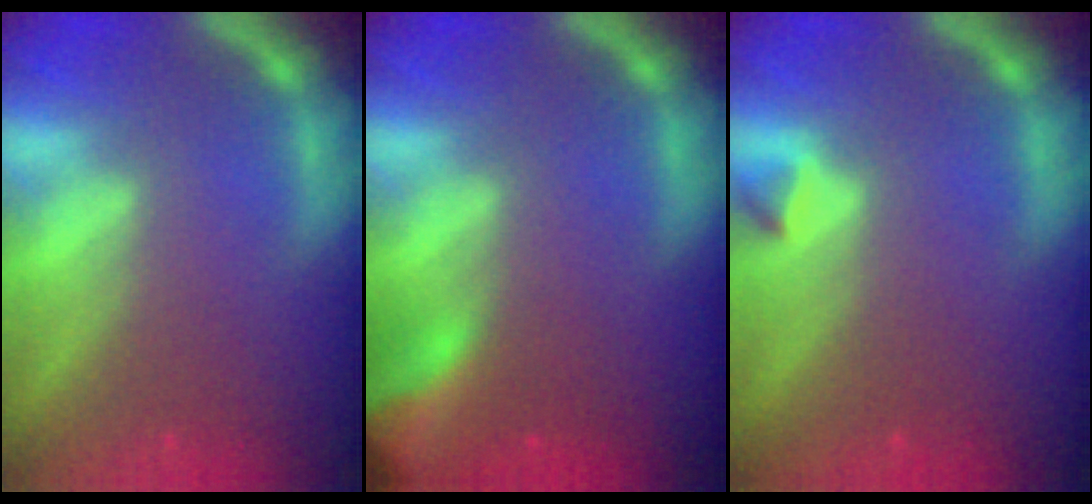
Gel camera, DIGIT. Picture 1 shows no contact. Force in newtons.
{"total": 6.9}
{"total": 0.9}